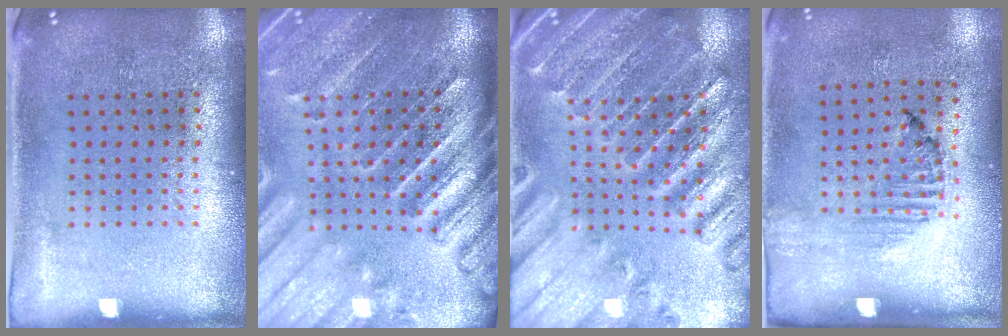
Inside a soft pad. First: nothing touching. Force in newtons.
{"total": 4.1, "press": 3.5, "slide": 2.2}
{"total": 2.8, "press": 2.8, "slide": 0.4}
{"total": 1.3, "press": 1.1, "slide": 0.6}